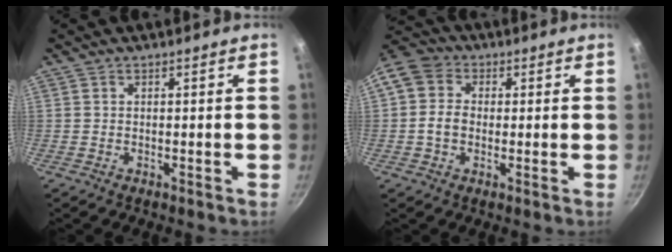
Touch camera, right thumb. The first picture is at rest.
{"total": 8.7, "force": [0.2, 7.3, 4.8], "torque": [-0.073, 0.020, -0.011]}